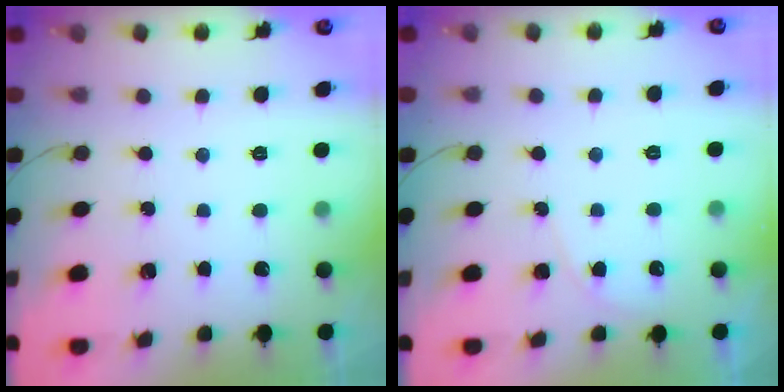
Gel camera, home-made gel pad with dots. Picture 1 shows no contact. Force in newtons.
{"total": 3.9, "press": 3.9, "slide": 0.3}